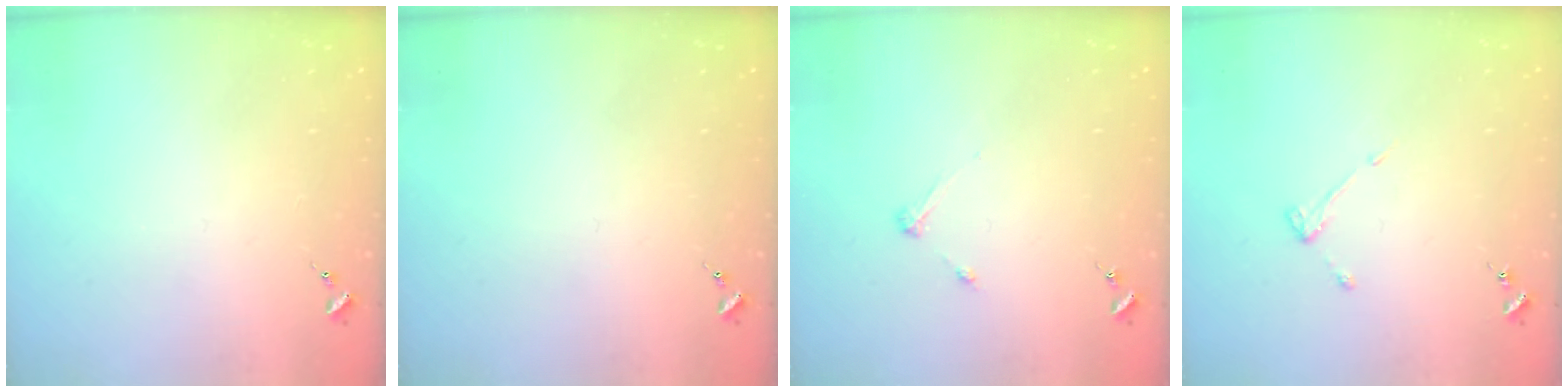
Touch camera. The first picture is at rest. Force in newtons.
{"total": 0.0}
{"total": 3.2, "press": 3.2, "slide": 0.4}
{"total": 3.0, "press": 3.0, "slide": 0.6}